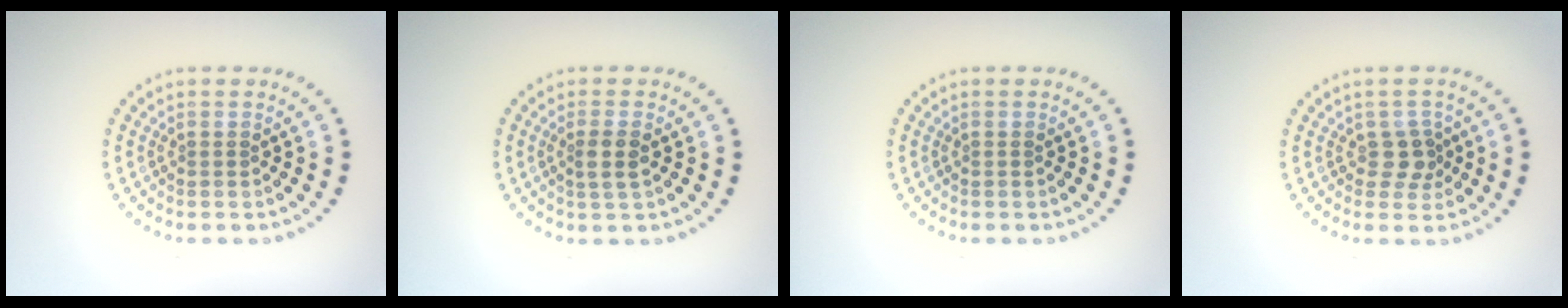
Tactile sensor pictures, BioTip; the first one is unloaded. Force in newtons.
{"total": 1.9, "press": 1.7, "slide": 0.8}
{"total": 0.0}
{"total": 1.8, "press": 1.6, "slide": 0.9}